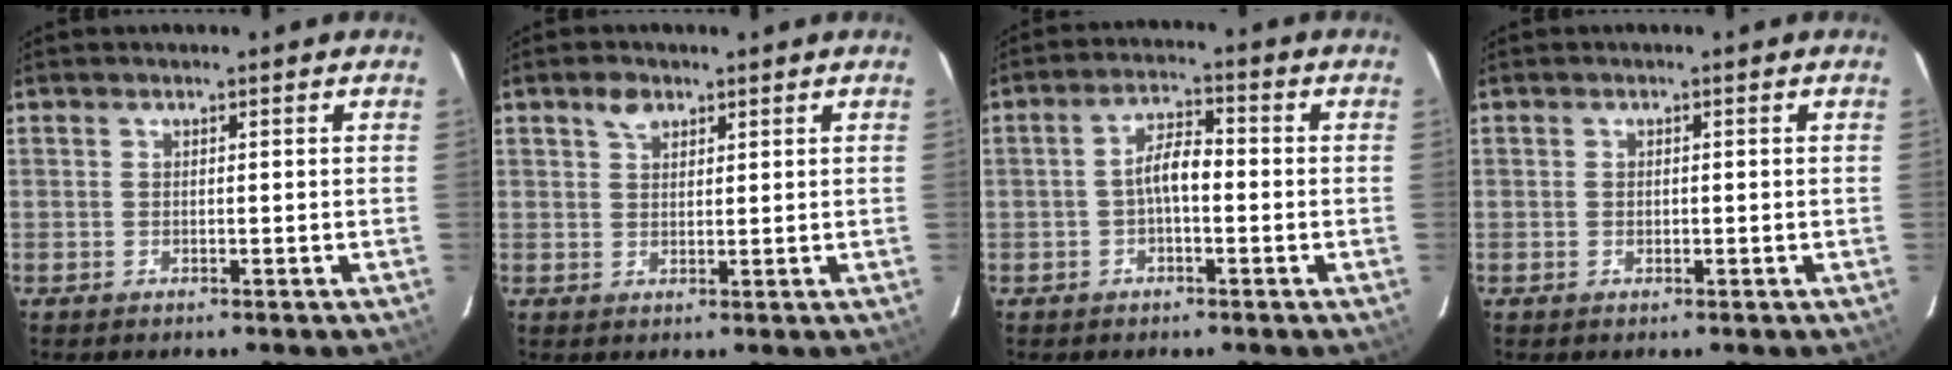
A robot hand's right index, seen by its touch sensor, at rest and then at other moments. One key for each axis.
{"total": 2.9, "fx": 1.8, "fy": 1.8, "fz": 1.4, "tx": -0.022, "ty": 0.010, "tz": 0.033}
{"total": 4.7, "fx": -1.0, "fy": 1.9, "fz": 4.2, "tx": -0.081, "ty": 0.016, "tz": -0.017}
{"total": 0.7, "fx": -0.1, "fy": 0.6, "fz": 0.4, "tx": -0.006, "ty": 0.001, "tz": -0.002}